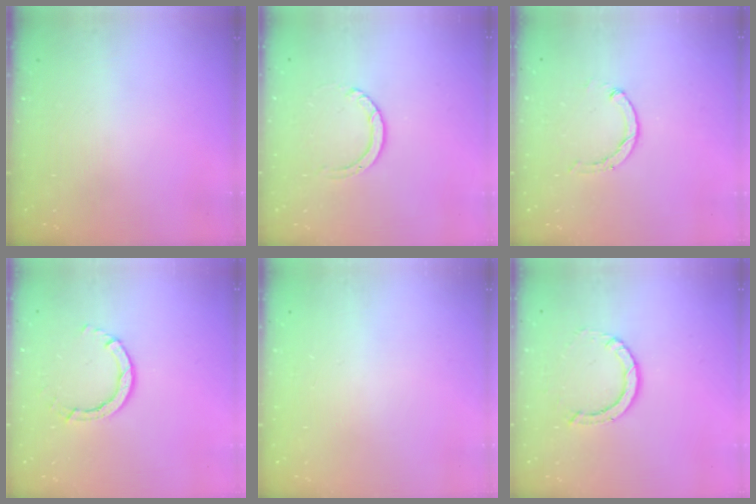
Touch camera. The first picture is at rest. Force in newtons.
{"total": 3.5, "press": 3.5, "slide": 0.2}
{"total": 0.8, "press": 0.8, "slide": 0.2}
{"total": 3.7, "press": 3.7, "slide": 0.4}
{"total": 2.6, "press": 2.6, "slide": 0.2}
{"total": 2.9, "press": 2.9, "slide": 0.2}